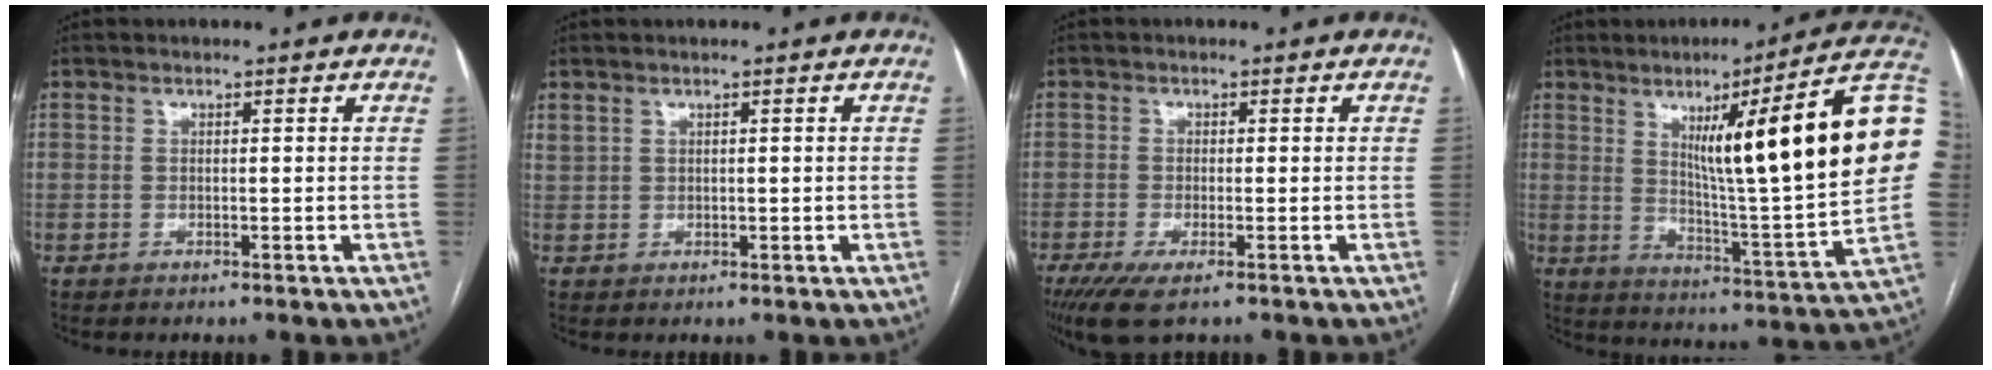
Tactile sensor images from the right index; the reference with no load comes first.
{"total": 1.5, "force": [1.1, 0.8, 0.7], "torque": [-0.018, 0.009, 0.030]}
{"total": 5.4, "force": [-3.3, 1.3, 4.1], "torque": [-0.075, -0.016, -0.054]}
{"total": 26.1, "force": [6.2, 0.7, 25.3], "torque": [-0.295, 0.021, 0.084]}